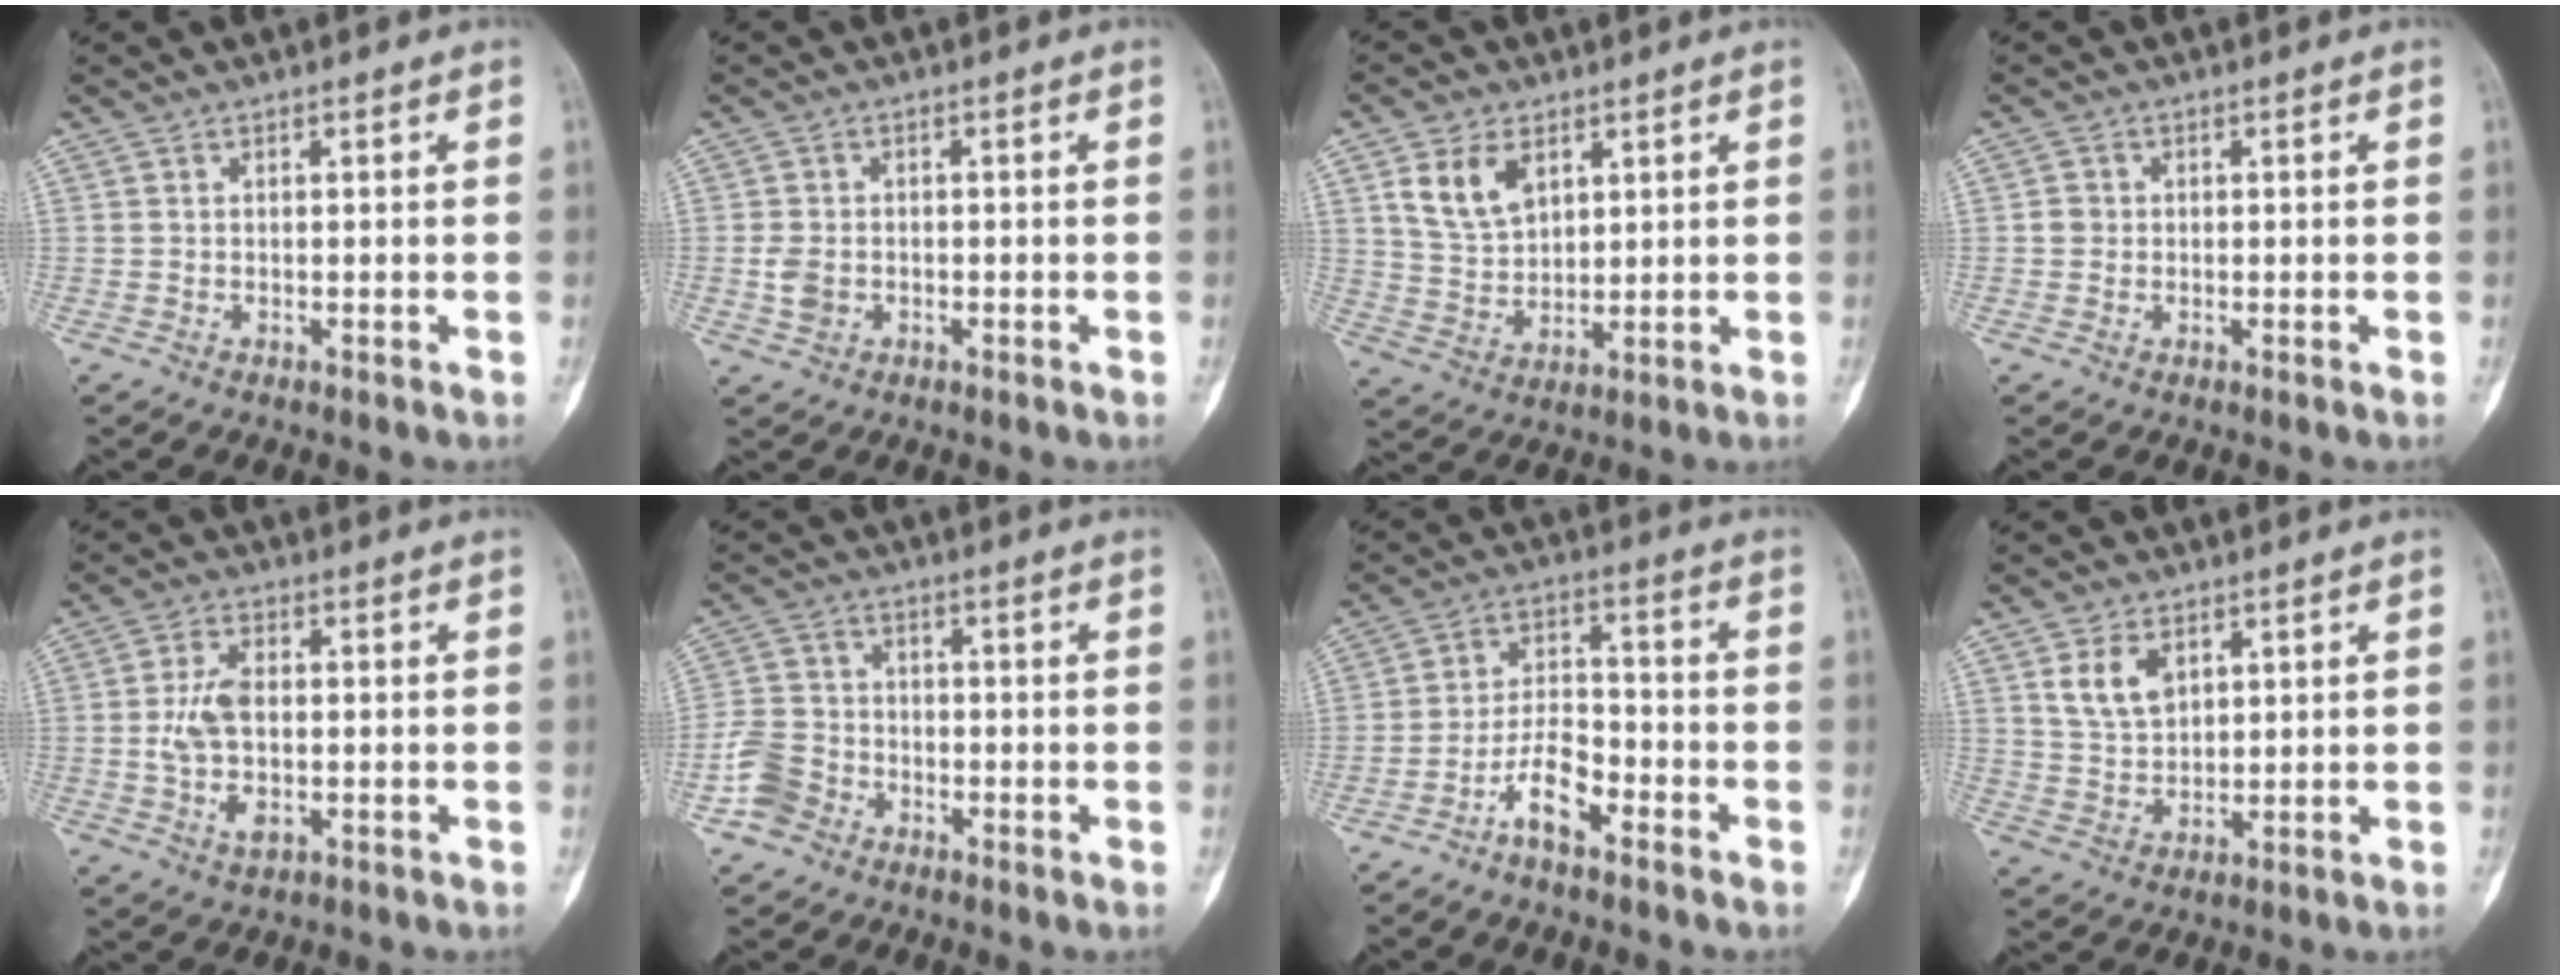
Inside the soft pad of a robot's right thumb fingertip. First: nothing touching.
{"total": 3.3, "force": [-0.8, 2.5, 2.0], "torque": [-0.034, 0.005, -0.013]}
{"total": 8.8, "force": [4.0, 5.8, 5.3], "torque": [-0.082, -0.017, 0.085]}
{"total": 1.8, "force": [-0.1, 1.7, 0.5], "torque": [0.000, 0.005, -0.002]}
{"total": 7.7, "force": [-0.5, 4.2, 6.5], "torque": [-0.131, 0.002, -0.010]}
{"total": 6.5, "force": [-3.5, 4.9, 2.5], "torque": [-0.039, 0.020, -0.073]}
{"total": 7.4, "force": [-4.7, 2.9, 5.0], "torque": [-0.084, 0.037, -0.090]}
{"total": 6.5, "force": [2.9, 4.2, 4.0], "torque": [-0.060, -0.015, 0.062]}